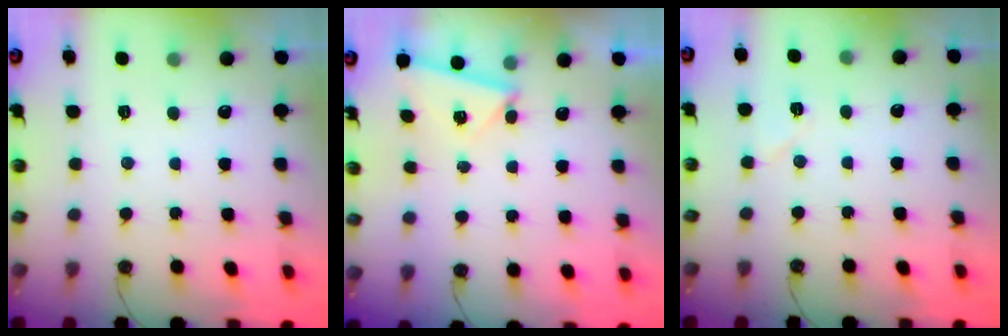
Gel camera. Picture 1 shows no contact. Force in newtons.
{"total": 2.7, "press": 2.0, "slide": 1.7}
{"total": 5.4, "press": 5.0, "slide": 2.0}